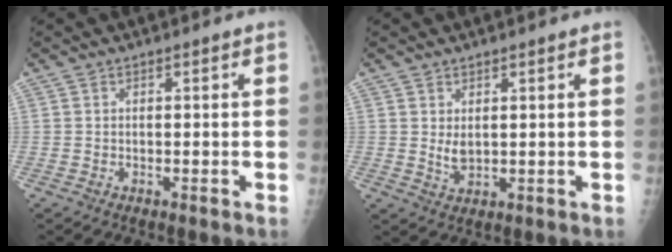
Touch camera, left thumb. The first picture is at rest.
{"total": 3.1, "force": [1.1, 1.6, 2.4], "torque": [-0.039, -0.015, 0.026]}